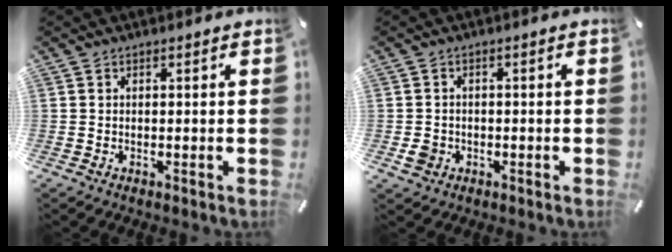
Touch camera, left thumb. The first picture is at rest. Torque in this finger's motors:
{"motor_torque": [0.11, 0.67, 0.05, -0.05, 0.08]}